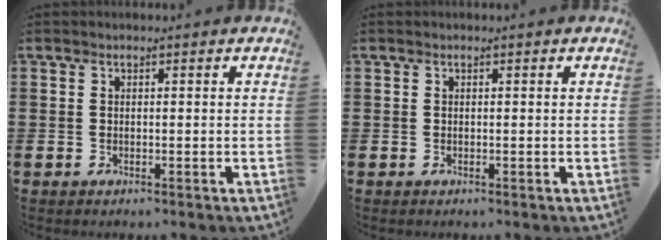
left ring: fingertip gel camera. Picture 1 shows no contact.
{"total": 0.0}